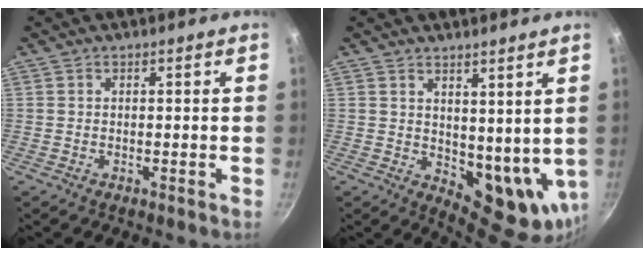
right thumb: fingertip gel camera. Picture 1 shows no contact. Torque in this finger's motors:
{"motor_torque": [-0.45, 0.73, 0.04, 0.01, 0.05]}